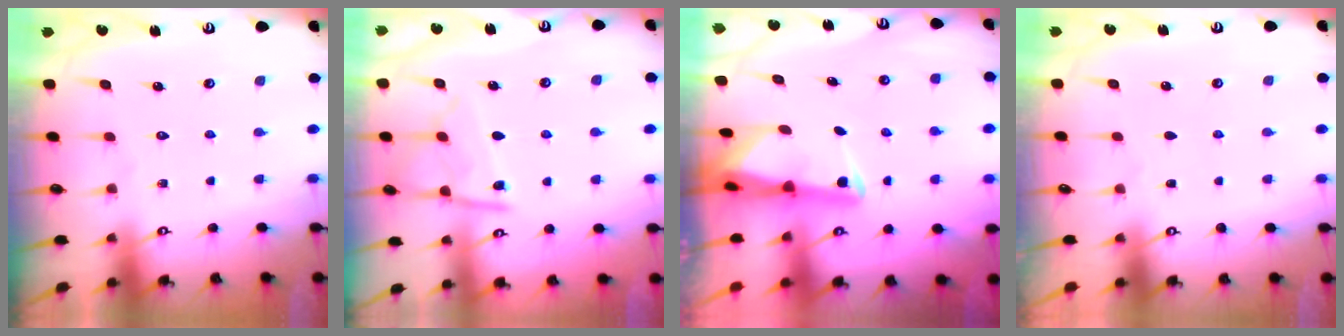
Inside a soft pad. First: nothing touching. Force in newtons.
{"total": 10.3, "press": 10.2, "slide": 1.0}
{"total": 2.3, "press": 2.2, "slide": 0.5}
{"total": 0.9, "press": 0.9, "slide": 0.1}